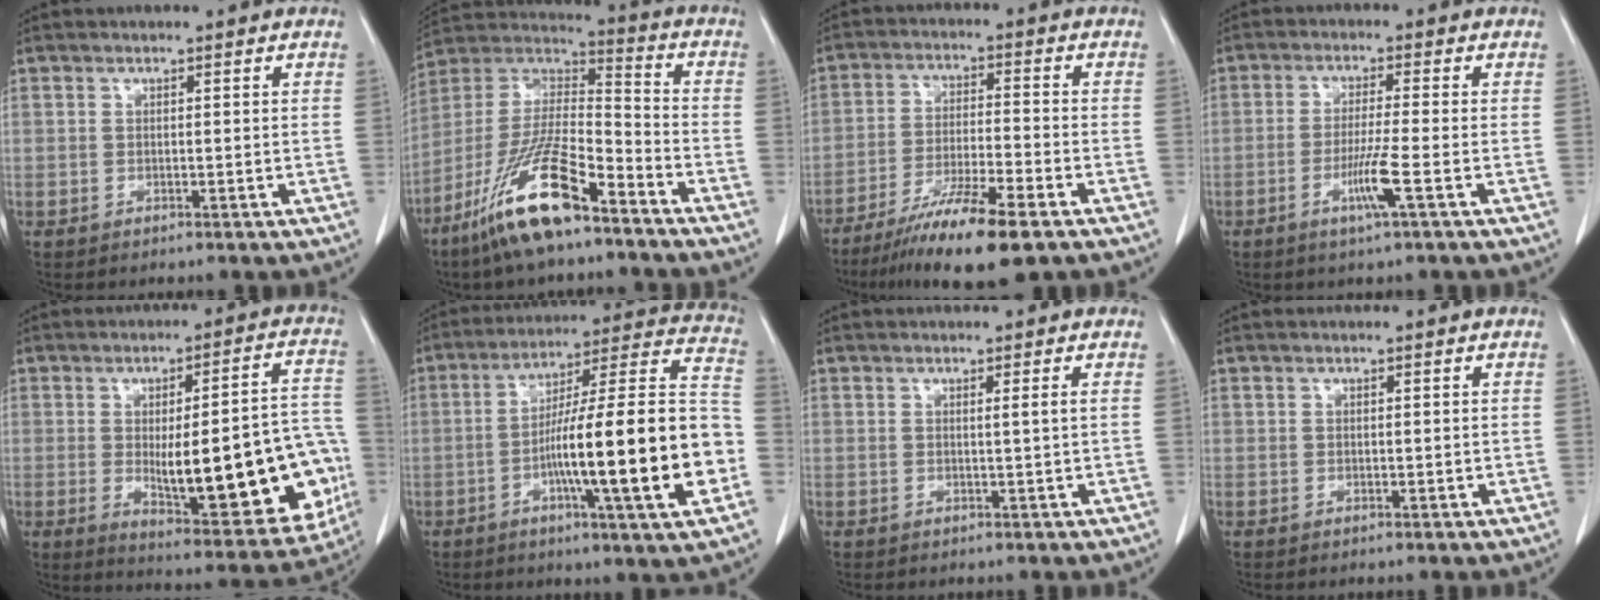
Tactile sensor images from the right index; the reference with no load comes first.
{"total": 16.6, "force": [-10.7, 3.0, 12.4], "torque": [-0.261, -0.013, -0.201]}
{"total": 11.9, "force": [-8.0, 0.6, 8.9], "torque": [-0.159, -0.031, -0.137]}
{"total": 5.1, "force": [-2.0, -0.7, 4.7], "torque": [-0.087, -0.011, -0.038]}
{"total": 23.9, "force": [-4.1, 6.4, 22.7], "torque": [-0.240, 0.016, -0.027]}
{"total": 22.7, "force": [-5.6, 0.7, 21.9], "torque": [-0.304, 0.009, -0.089]}
{"total": 0.9, "force": [0.2, -0.4, 0.8], "torque": [-0.014, -0.002, 0.006]}
{"total": 0.0}